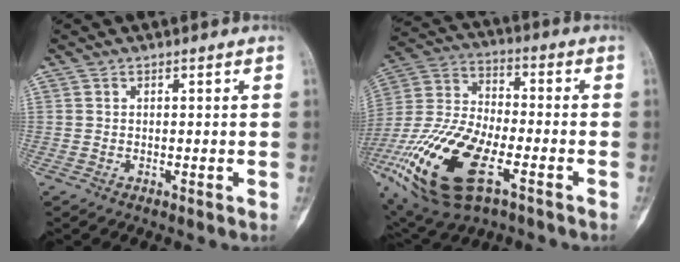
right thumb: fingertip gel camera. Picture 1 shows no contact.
{"total": 24.5, "force": [-9.8, 11.2, 19.5], "torque": [-0.446, 0.005, -0.175]}